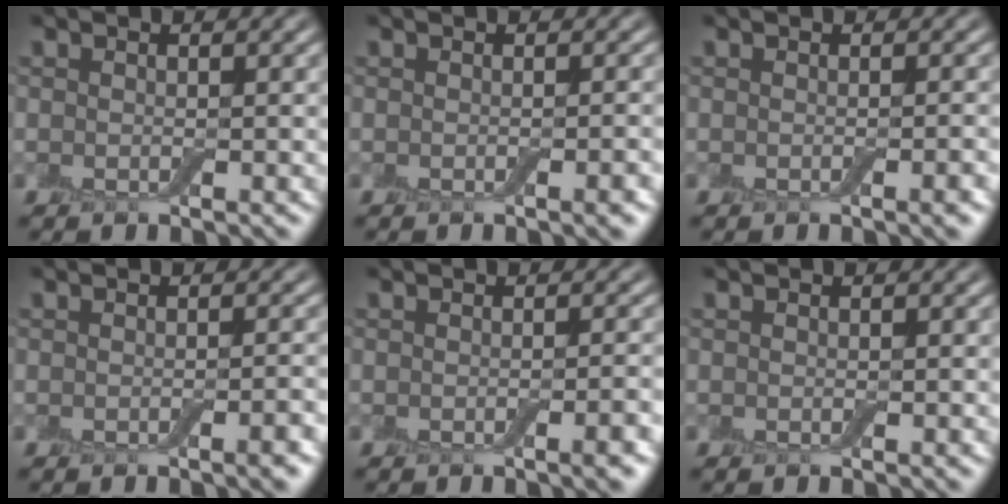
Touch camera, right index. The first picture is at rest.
{"total": 1.5, "force": [-0.5, 0.3, 1.3], "torque": [-0.012, 0.001, -0.007]}
{"total": 1.5, "force": [-0.5, 0.3, 1.4], "torque": [-0.012, 0.001, -0.007]}
{"total": 1.8, "force": [-0.7, 0.4, 1.7], "torque": [-0.015, 0.002, -0.009]}
{"total": 2.1, "force": [-0.7, 0.5, 1.9], "torque": [-0.018, 0.003, -0.011]}
{"total": 0.0}